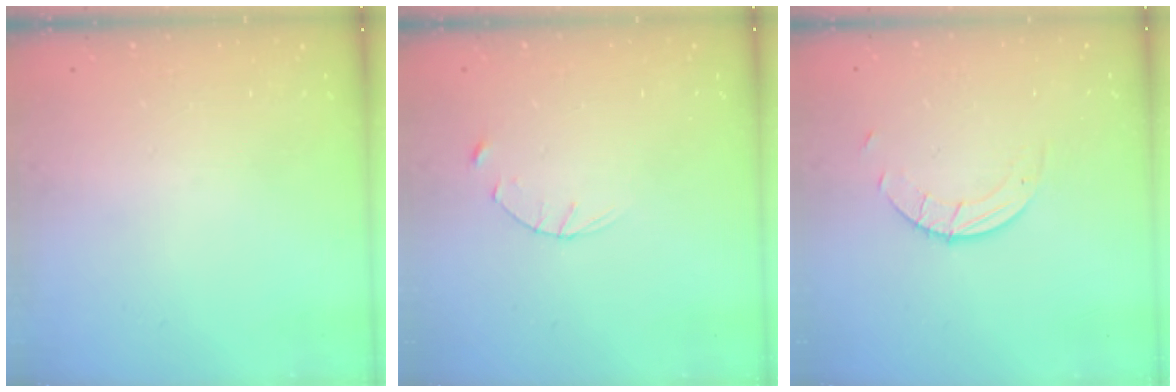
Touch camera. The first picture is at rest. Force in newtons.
{"total": 2.8, "press": 2.8, "slide": 0.4}
{"total": 2.7, "press": 2.7, "slide": 0.3}